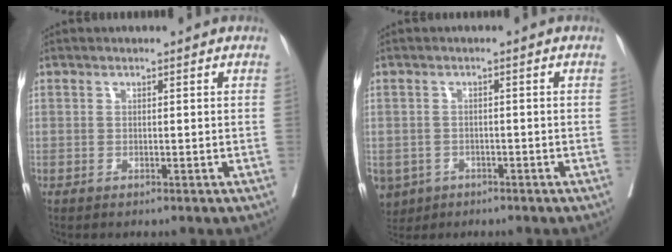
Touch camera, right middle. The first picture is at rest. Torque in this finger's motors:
{"motor_torque": [1.25, -0.89, 1.05, 0.21]}